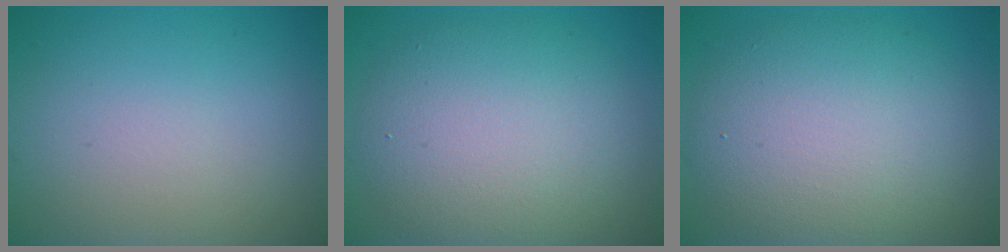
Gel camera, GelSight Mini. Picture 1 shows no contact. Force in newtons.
{"total": 8.0, "press": 8.0, "slide": 0.5}
{"total": 8.4, "press": 8.3, "slide": 0.7}